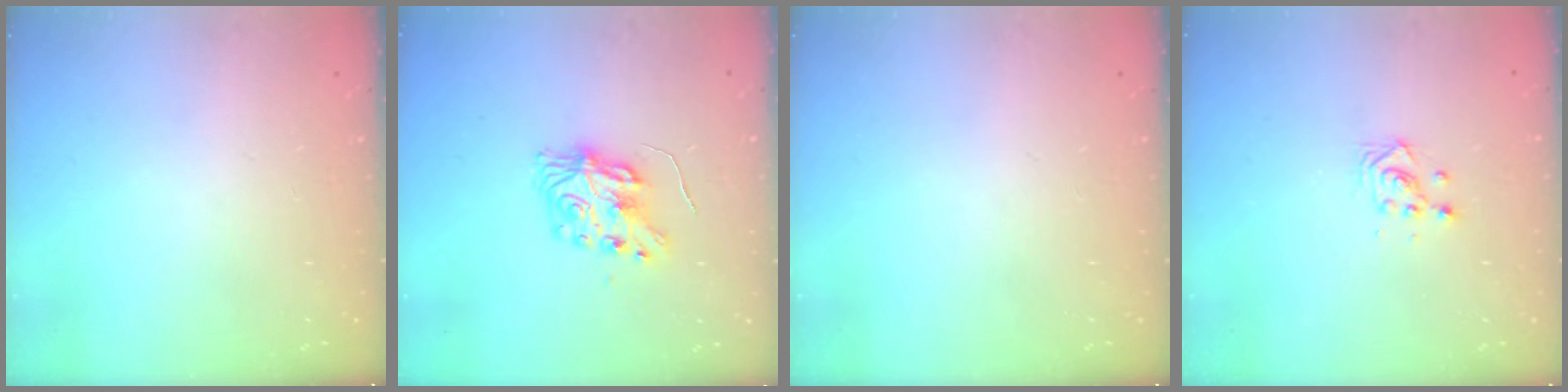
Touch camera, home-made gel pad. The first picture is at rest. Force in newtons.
{"total": 8.1, "press": 8.1, "slide": 0.2}
{"total": 0.0}
{"total": 2.9, "press": 2.9, "slide": 0.1}